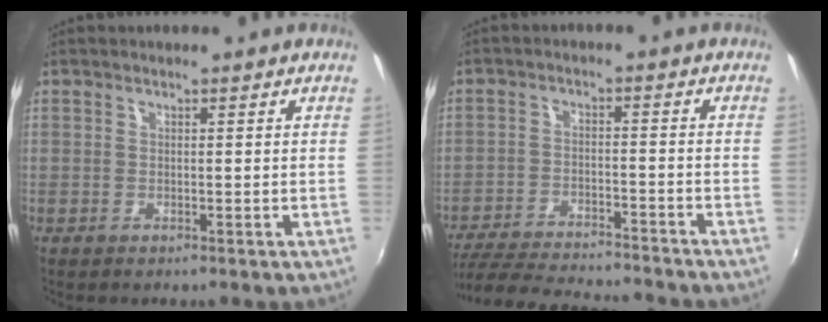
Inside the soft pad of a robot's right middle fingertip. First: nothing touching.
{"total": 17.6, "force": [-15.7, 2.3, 7.6], "torque": [-0.157, -0.022, -0.237]}